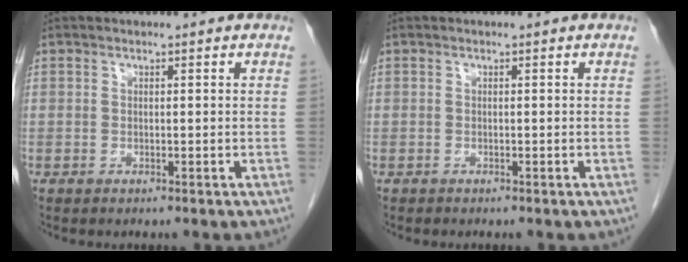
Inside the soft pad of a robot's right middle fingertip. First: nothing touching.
{"total": 0.0}